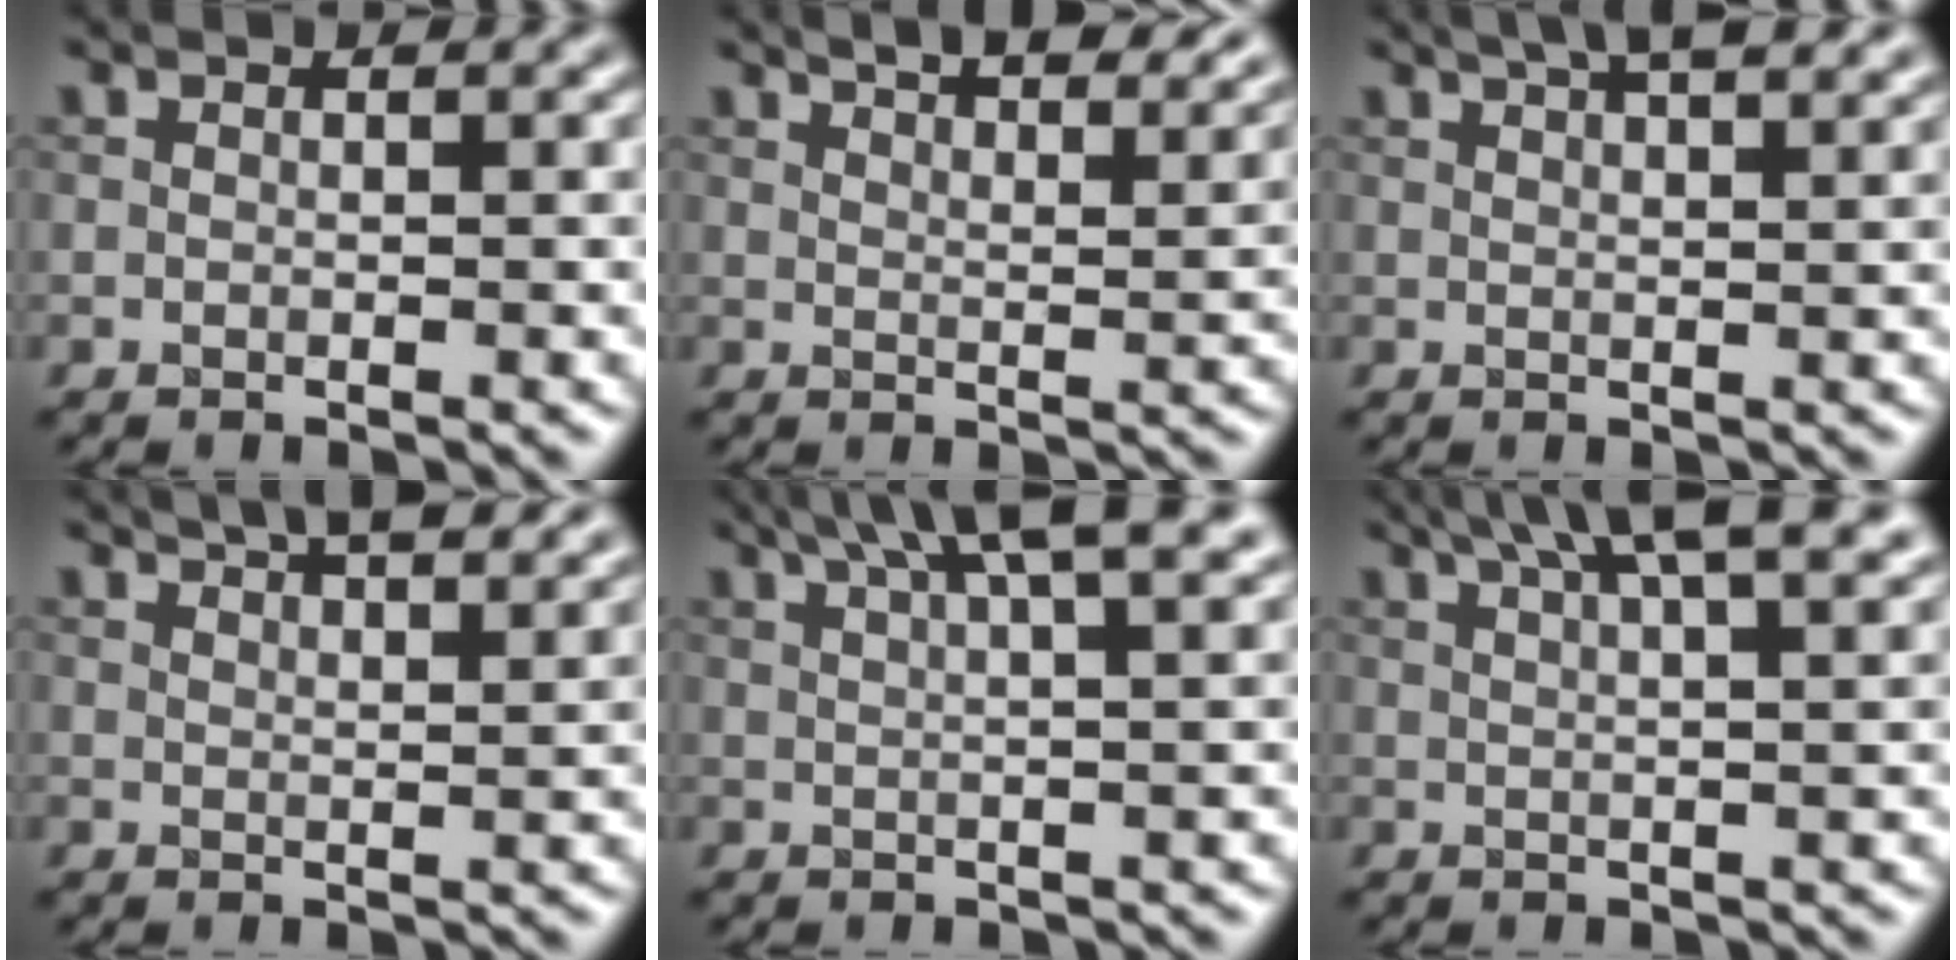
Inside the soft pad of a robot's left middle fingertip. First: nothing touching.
{"total": 7.9, "force": [6.2, 2.4, 4.3], "torque": [-0.031, 0.021, 0.054]}
{"total": 5.9, "force": [3.9, 1.9, 4.0], "torque": [-0.035, 0.027, 0.031]}
{"total": 7.0, "force": [5.2, 2.2, 4.0], "torque": [-0.026, 0.031, 0.042]}
{"total": 7.9, "force": [4.7, 1.8, 6.0], "torque": [-0.070, 0.031, 0.045]}
{"total": 8.7, "force": [5.4, 2.3, 6.4], "torque": [-0.070, 0.035, 0.049]}